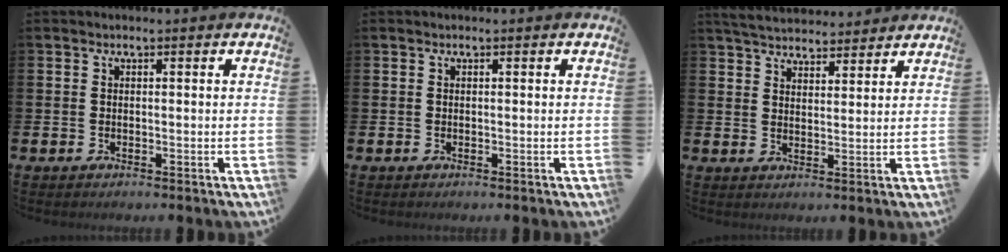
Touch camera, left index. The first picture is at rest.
{"total": 0.0}
{"total": 4.9, "force": [4.7, 1.0, 0.4], "torque": [-0.028, -0.021, 0.086]}